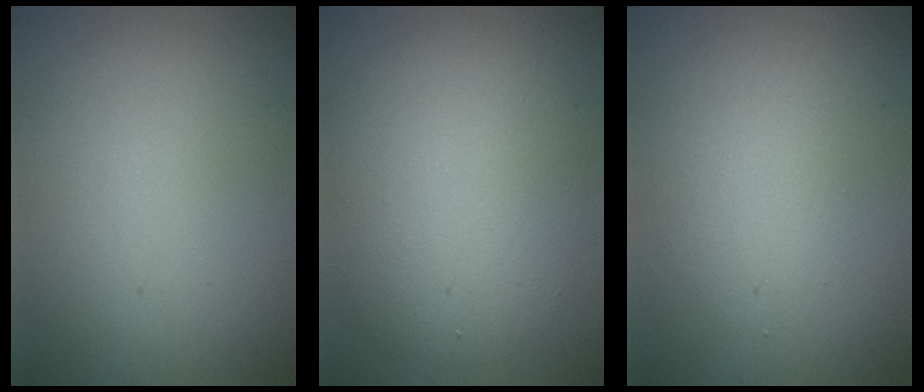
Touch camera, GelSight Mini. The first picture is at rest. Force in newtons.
{"total": 6.4, "press": 6.4, "slide": 0.4}
{"total": 2.2, "press": 2.2, "slide": 0.0}